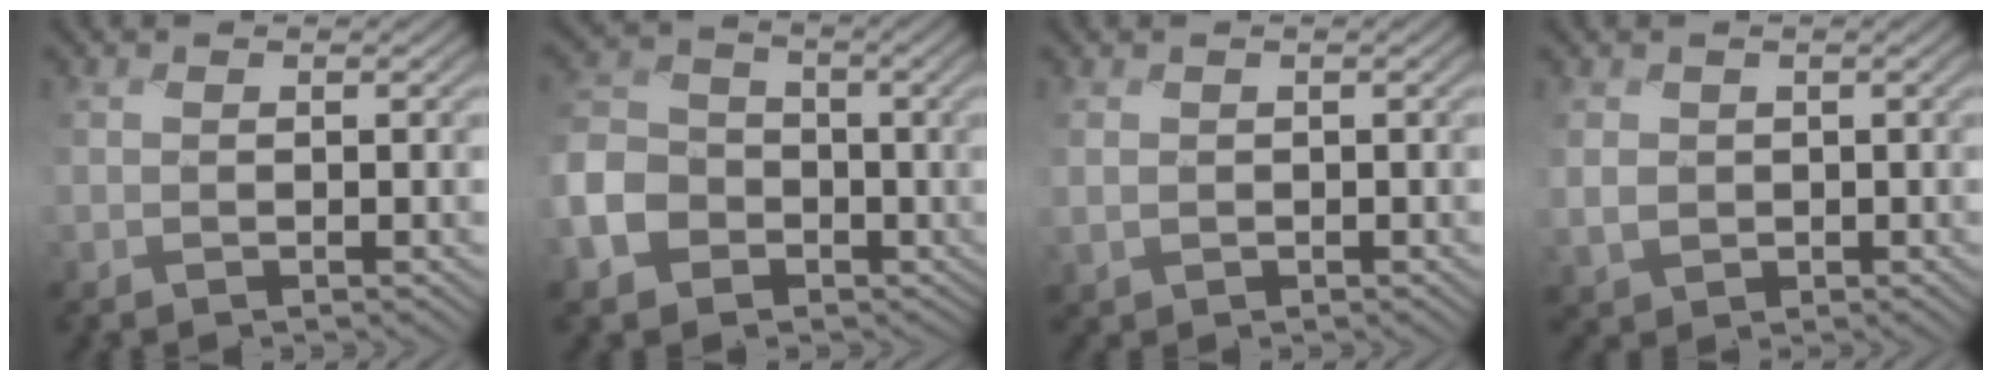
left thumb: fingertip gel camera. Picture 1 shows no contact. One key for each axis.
{"total": 10.1, "fx": -3.9, "fy": 8.2, "fz": 4.4, "tx": -0.146, "ty": -0.032, "tz": -0.088}
{"total": 1.6, "fx": 0.1, "fy": 1.5, "fz": -0.3, "tx": -0.009, "ty": -0.009, "tz": -0.001}
{"total": 2.6, "fx": 0.2, "fy": 2.6, "fz": 0.2, "tx": -0.027, "ty": -0.009, "tz": -0.002}